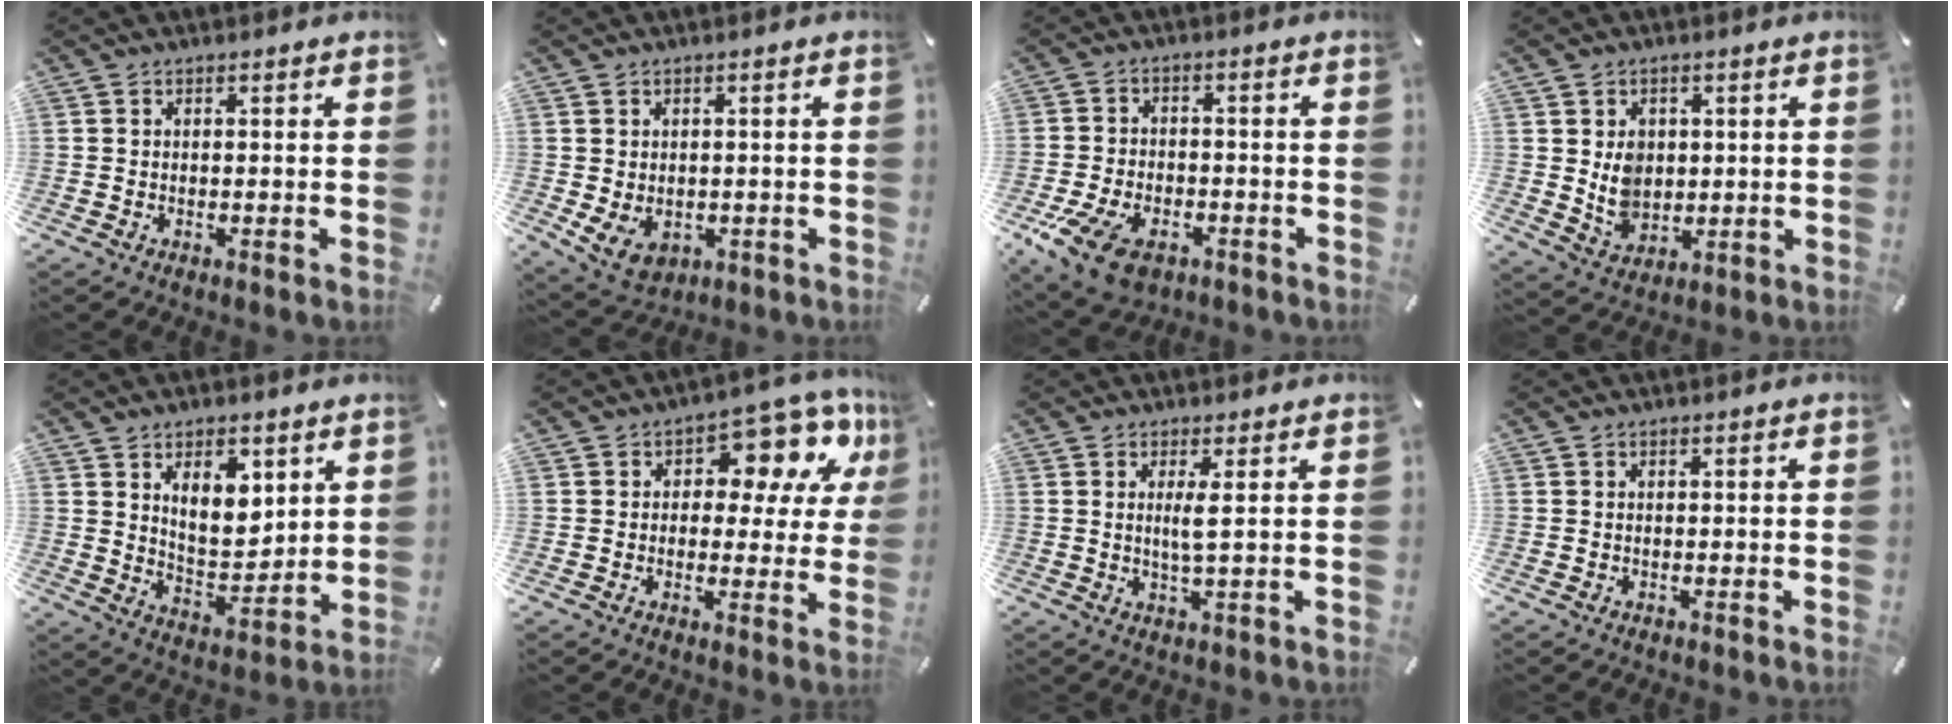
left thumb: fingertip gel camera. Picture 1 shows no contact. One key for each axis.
{"total": 5.7, "fx": -0.7, "fy": 4.7, "fz": 3.1, "tx": -0.057, "ty": 0.001, "tz": -0.013}
{"total": 10.6, "fx": -5.8, "fy": 6.5, "fz": 6.1, "tx": -0.136, "ty": 0.021, "tz": -0.104}
{"total": 6.8, "fx": 1.2, "fy": 6.0, "fz": 2.9, "tx": -0.041, "ty": -0.003, "tz": 0.020}
{"total": 9.5, "fx": 5.3, "fy": 5.7, "fz": 5.4, "tx": -0.078, "ty": -0.030, "tz": 0.094}
{"total": 12.0, "fx": 5.8, "fy": 7.2, "fz": 7.6, "tx": -0.092, "ty": -0.043, "tz": 0.101}
{"total": 4.1, "fx": 0.7, "fy": 0.2, "fz": 4.0, "tx": -0.079, "ty": -0.006, "tz": 0.010}
{"total": 0.0}